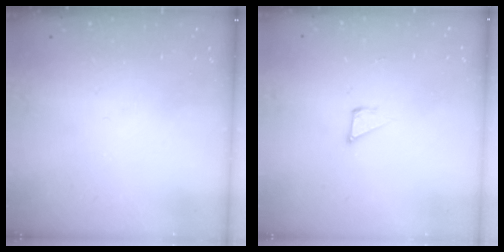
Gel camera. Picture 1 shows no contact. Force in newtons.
{"total": 4.3, "press": 4.3, "slide": 0.3}